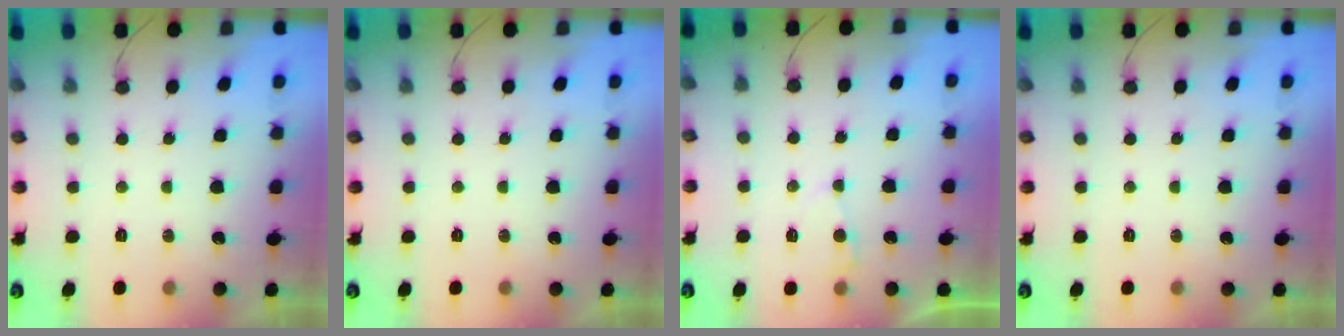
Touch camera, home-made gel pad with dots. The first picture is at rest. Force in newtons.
{"total": 0.0}
{"total": 2.0, "press": 2.0, "slide": 0.3}
{"total": 0.0}